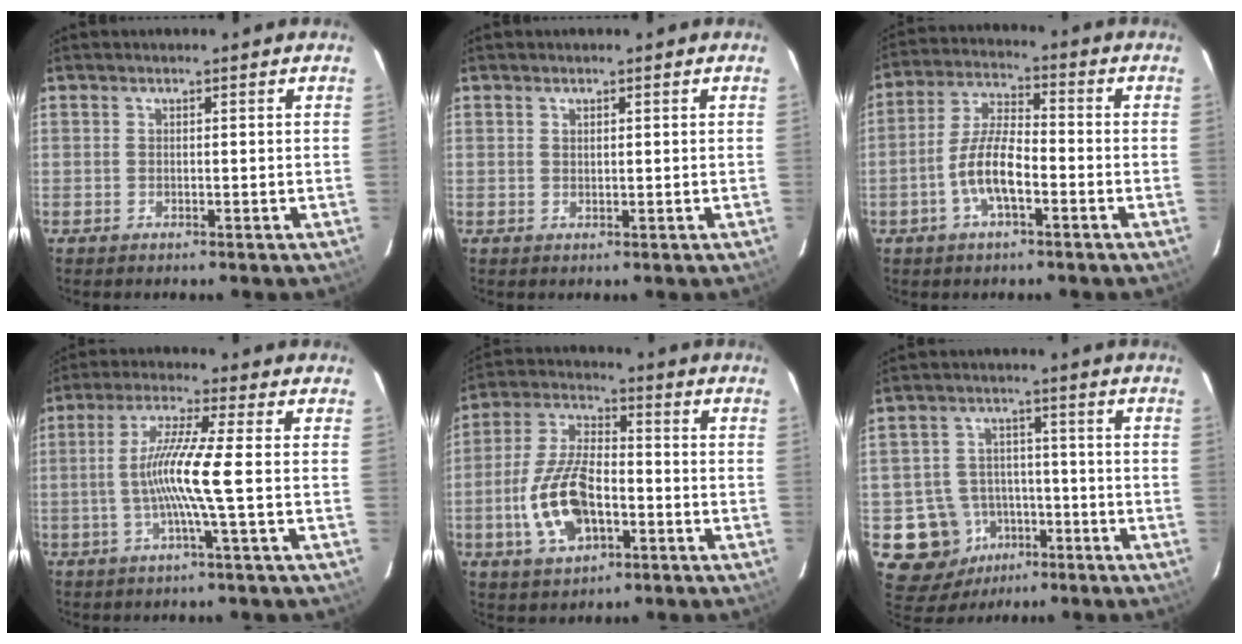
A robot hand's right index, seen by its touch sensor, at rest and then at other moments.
{"total": 0.8, "force": [0.5, 0.5, 0.5], "torque": [-0.007, 0.000, 0.010]}
{"total": 8.9, "force": [-3.4, 2.9, 7.7], "torque": [-0.161, 0.006, -0.064]}
{"total": 9.5, "force": [-1.4, -1.3, 9.3], "torque": [-0.185, -0.002, -0.027]}
{"total": 14.4, "force": [-4.2, 7.4, 11.6], "torque": [-0.245, 0.007, -0.073]}
{"total": 11.3, "force": [-4.7, 10.0, 2.3], "torque": [-0.076, 0.027, -0.055]}